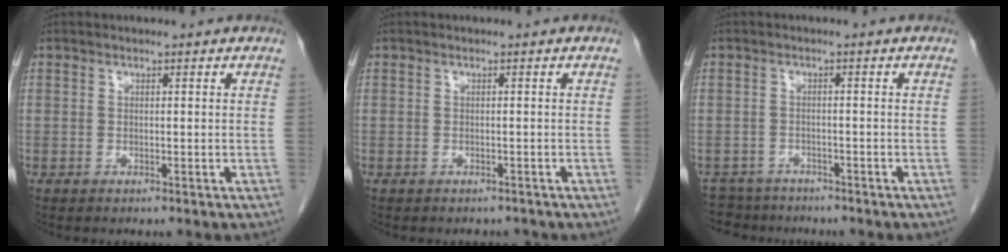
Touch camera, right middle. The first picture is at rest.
{"total": 2.4, "force": [-2.1, 0.9, 0.4], "torque": [-0.009, -0.002, -0.026]}
{"total": 5.5, "force": [-4.9, 2.3, -0.4], "torque": [0.010, 0.002, -0.081]}